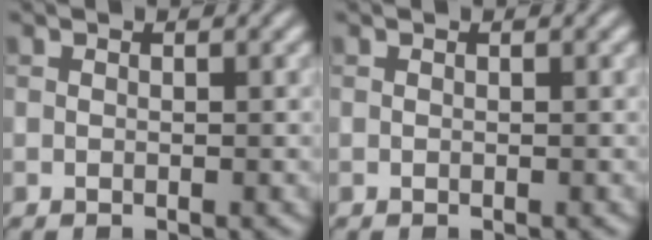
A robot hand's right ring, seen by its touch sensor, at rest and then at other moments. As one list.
[{"total": 0.0}]